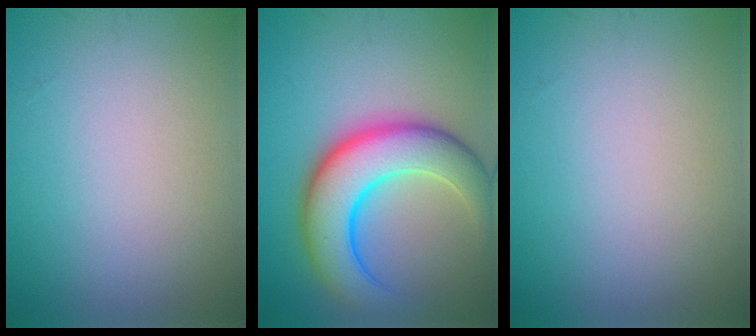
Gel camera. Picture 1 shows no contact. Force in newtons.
{"total": 9.0, "press": 9.0, "slide": 0.1}
{"total": 0.0}